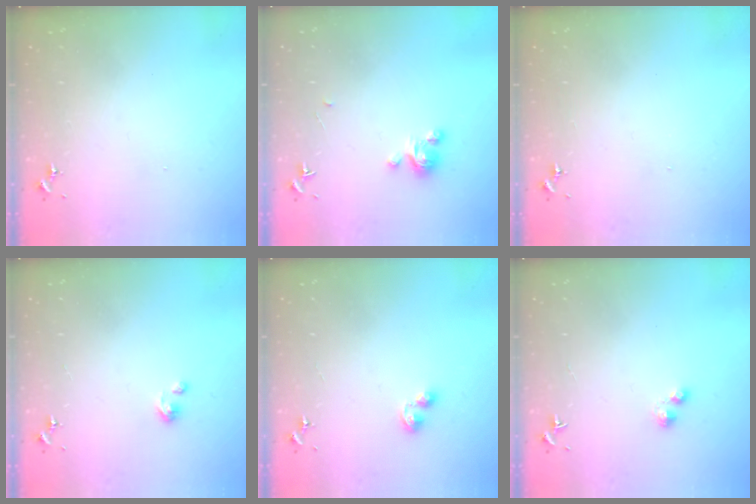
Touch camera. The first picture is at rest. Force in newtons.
{"total": 3.8, "press": 3.8, "slide": 0.3}
{"total": 0.0}
{"total": 2.7, "press": 2.7, "slide": 0.3}
{"total": 5.0, "press": 4.9, "slide": 0.9}
{"total": 2.1, "press": 2.1, "slide": 0.4}